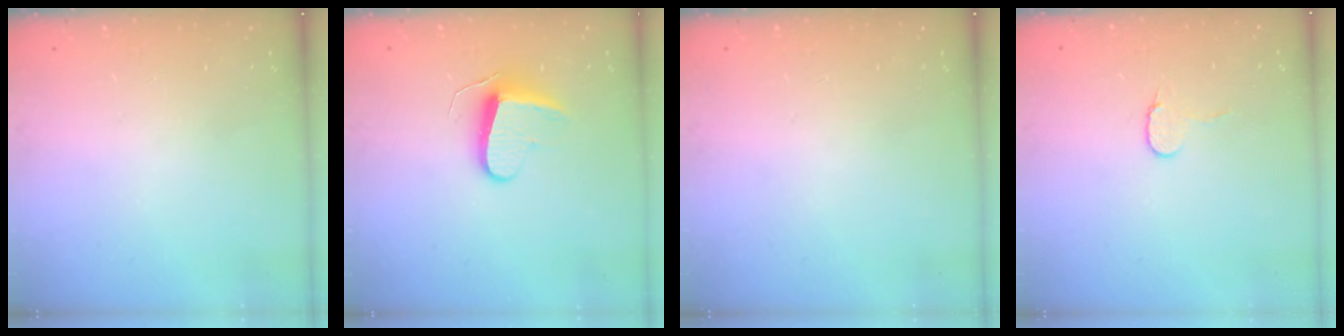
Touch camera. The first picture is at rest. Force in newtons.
{"total": 8.9, "press": 8.9, "slide": 0.7}
{"total": 0.0}
{"total": 5.9, "press": 5.9, "slide": 0.5}